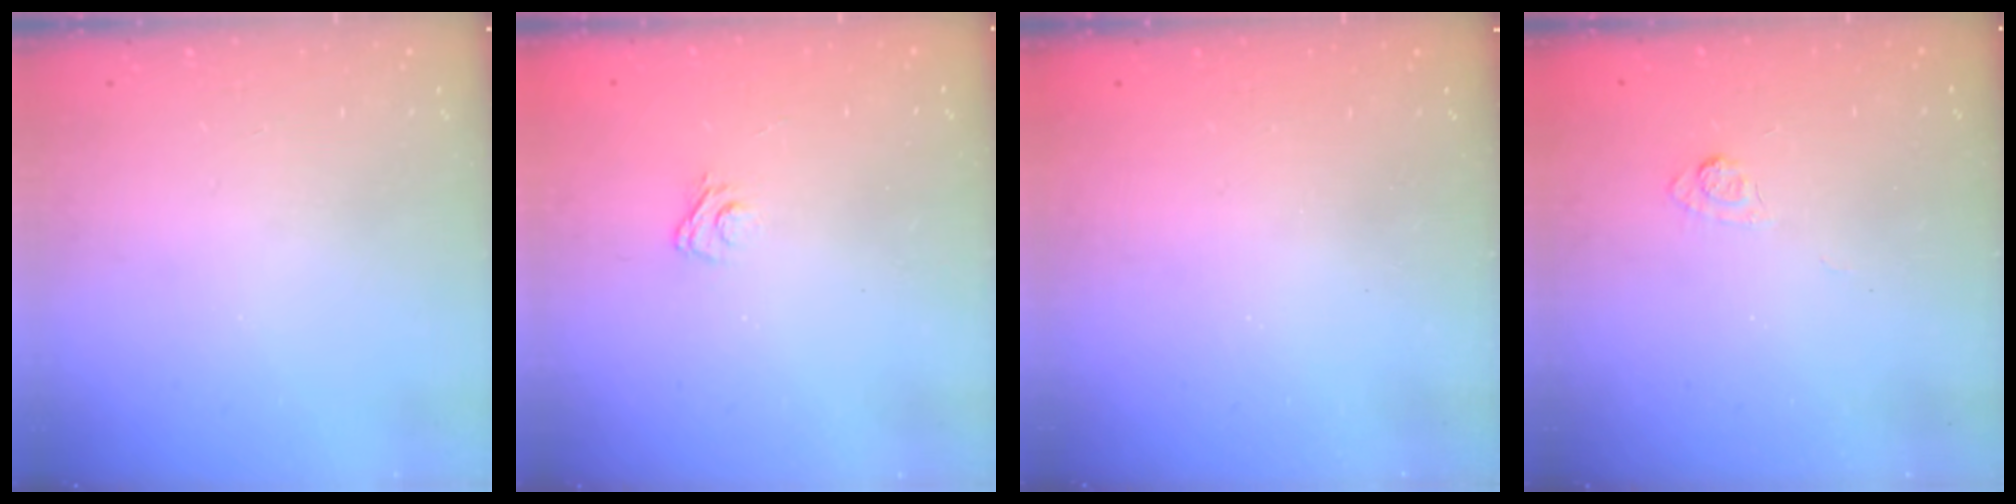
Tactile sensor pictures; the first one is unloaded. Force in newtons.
{"total": 2.9, "press": 2.6, "slide": 1.2}
{"total": 2.6, "press": 2.5, "slide": 0.9}
{"total": 3.3, "press": 3.0, "slide": 1.4}